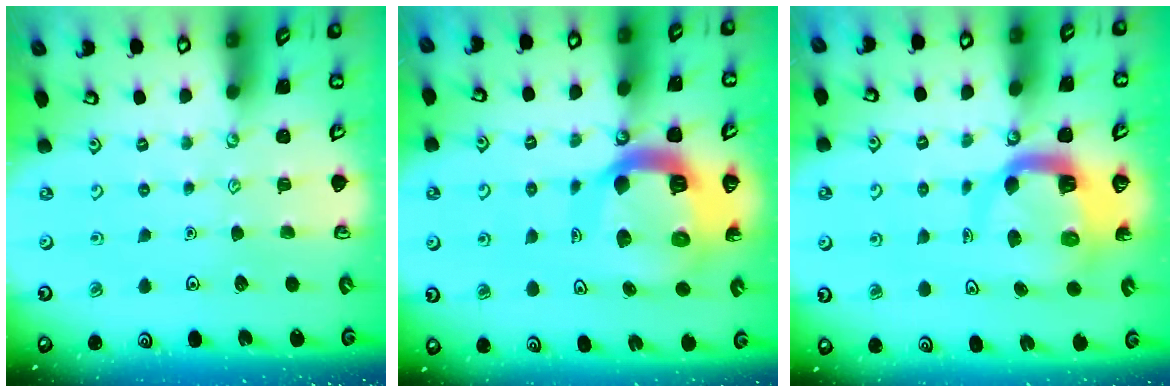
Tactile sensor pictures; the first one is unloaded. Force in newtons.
{"total": 17.1, "press": 17.0, "slide": 1.8}
{"total": 9.0, "press": 8.9, "slide": 1.4}